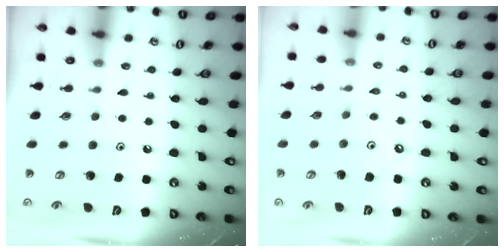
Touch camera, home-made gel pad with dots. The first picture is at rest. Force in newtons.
{"total": 1.8, "press": 1.8, "slide": 0.0}